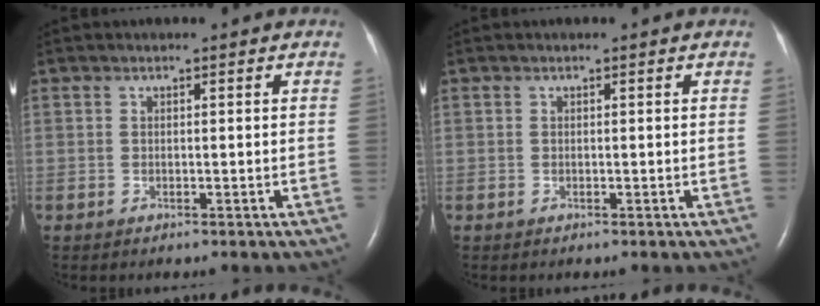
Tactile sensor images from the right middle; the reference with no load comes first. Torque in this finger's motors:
{"motor_torque": [0.09, -0.07, -0.25, -0.09]}